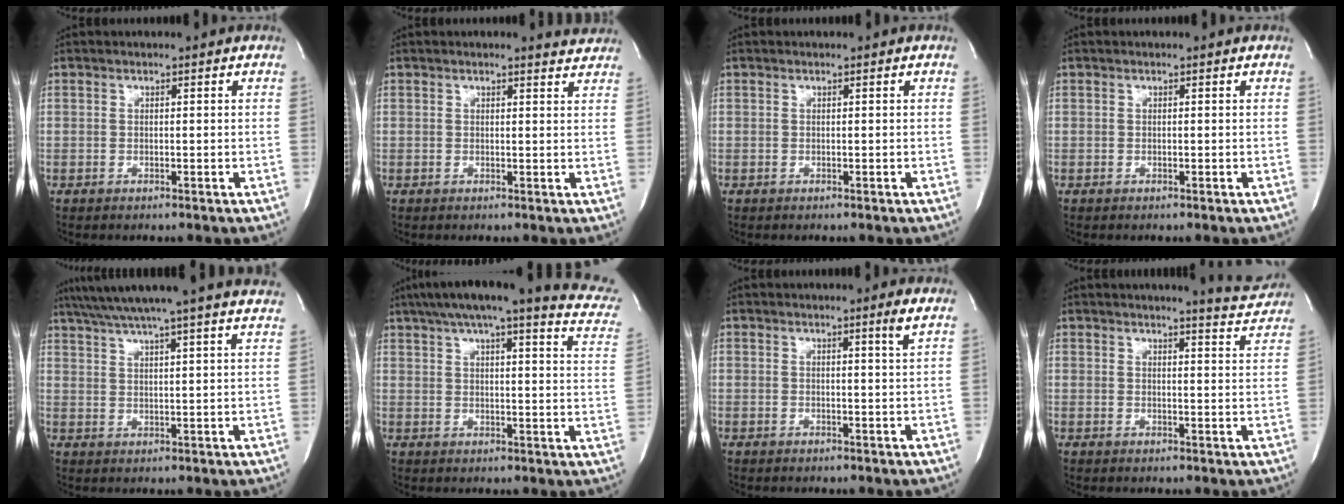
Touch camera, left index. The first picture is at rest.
{"total": 2.7, "force": [2.7, 0.2, 0.2], "torque": [-0.011, -0.014, 0.015]}
{"total": 0.0}
{"total": 0.0}
{"total": 21.3, "force": [18.8, -0.9, 10.0], "torque": [-0.174, -0.006, 0.245]}
{"total": 24.4, "force": [19.7, 2.9, 14.0], "torque": [-0.198, -0.008, 0.229]}
{"total": 1.6, "force": [0.9, -0.7, 1.1], "torque": [-0.030, -0.012, 0.019]}
{"total": 6.4, "force": [6.2, 0.0, 1.1], "torque": [-0.021, -0.026, 0.060]}